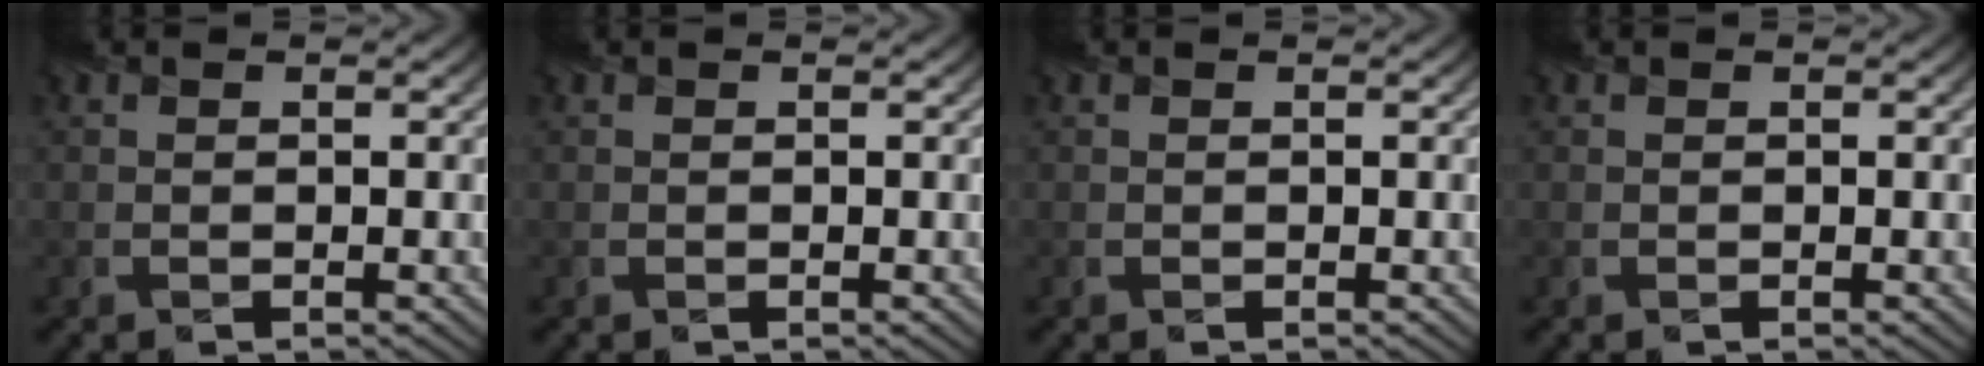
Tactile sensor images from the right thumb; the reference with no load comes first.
{"total": 0.0}
{"total": 0.0}
{"total": 0.0}